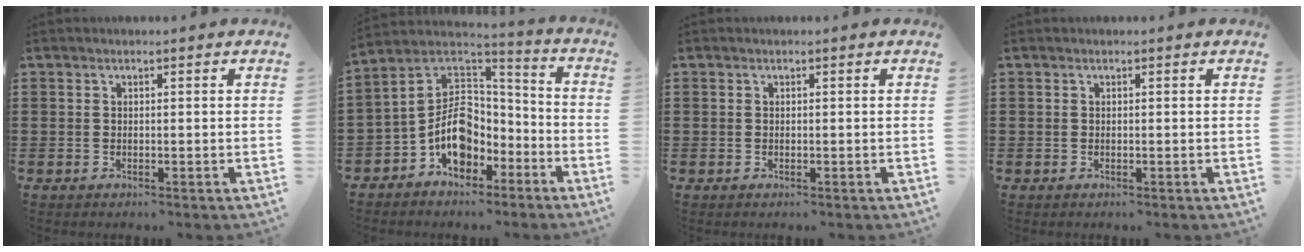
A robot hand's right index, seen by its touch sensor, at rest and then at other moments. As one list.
[{"total": 9.8, "force": [-2.8, 7.3, 5.9], "torque": [-0.150, -0.002, -0.058]}, {"total": 0.0}, {"total": 0.0}]